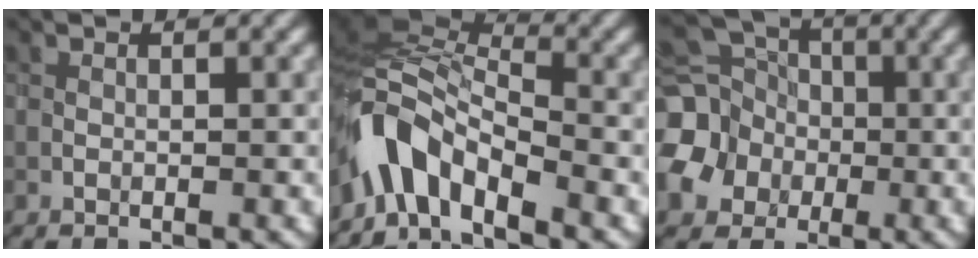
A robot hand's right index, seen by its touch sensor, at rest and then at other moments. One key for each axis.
{"total": 8.0, "fx": -4.6, "fy": 3.6, "fz": 5.5, "tx": -0.098, "ty": 0.014, "tz": -0.103}
{"total": 10.4, "fx": -1.8, "fy": 9.2, "fz": 4.4, "tx": -0.114, "ty": -0.007, "tz": -0.063}